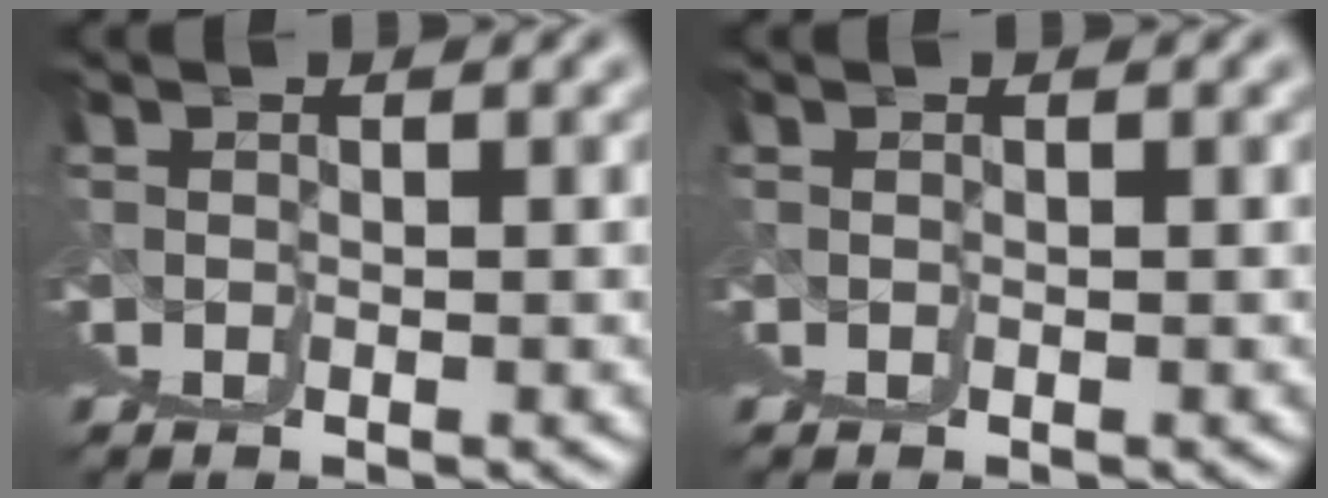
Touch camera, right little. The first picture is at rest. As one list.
[{"total": 0.0}]